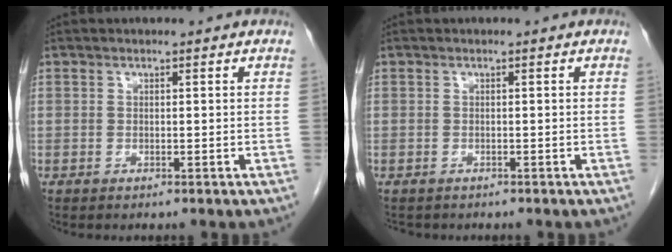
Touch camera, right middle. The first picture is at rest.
{"total": 1.7, "force": [-1.5, 0.8, 0.4], "torque": [-0.013, -0.004, -0.020]}